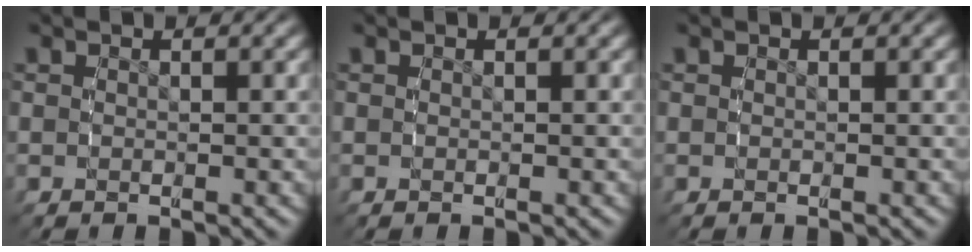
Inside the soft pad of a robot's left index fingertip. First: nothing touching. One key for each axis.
{"total": 0.0}
{"total": 0.0}